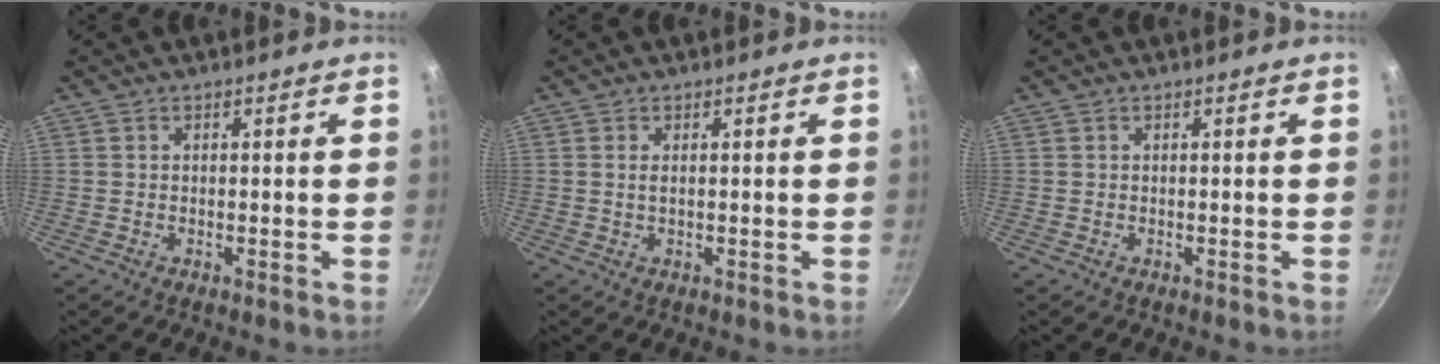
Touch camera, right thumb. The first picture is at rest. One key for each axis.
{"total": 1.2, "fx": 0.3, "fy": 0.6, "fz": 1.1, "tx": -0.020, "ty": 0.000, "tz": 0.004}
{"total": 0.0}